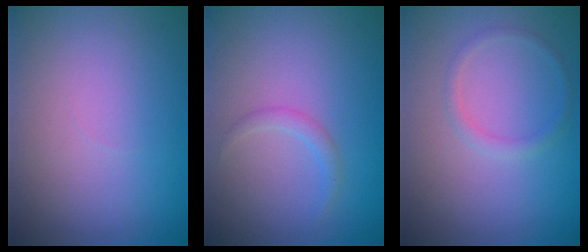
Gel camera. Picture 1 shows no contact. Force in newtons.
{"total": 1.1, "press": 1.1, "slide": 0.1}
{"total": 1.2, "press": 1.2, "slide": 0.0}